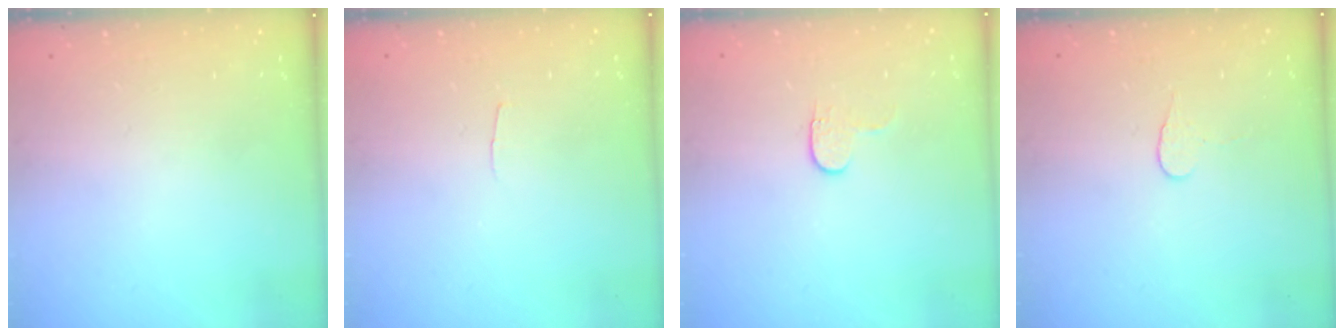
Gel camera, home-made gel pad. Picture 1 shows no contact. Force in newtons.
{"total": 2.0, "press": 2.0, "slide": 0.2}
{"total": 3.6, "press": 3.6, "slide": 0.4}
{"total": 3.8, "press": 3.8, "slide": 0.4}